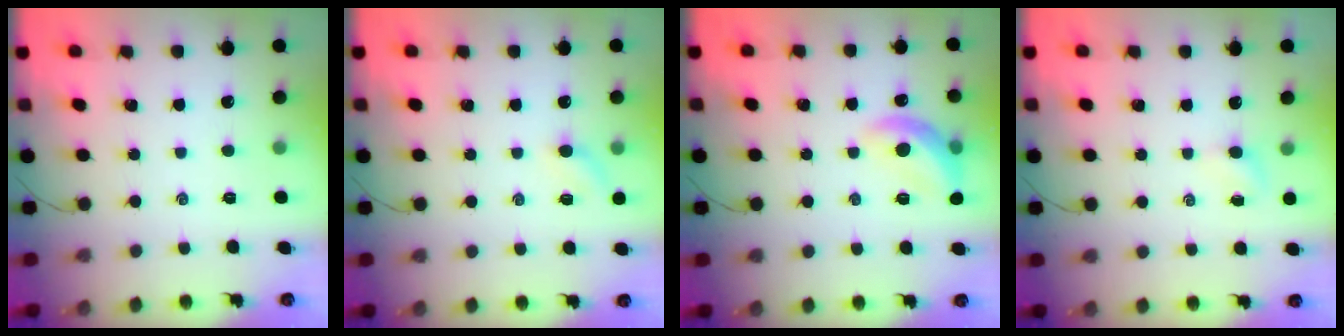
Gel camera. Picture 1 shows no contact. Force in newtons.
{"total": 4.9, "press": 4.8, "slide": 0.9}
{"total": 12.8, "press": 12.7, "slide": 1.4}
{"total": 2.9, "press": 2.7, "slide": 1.1}